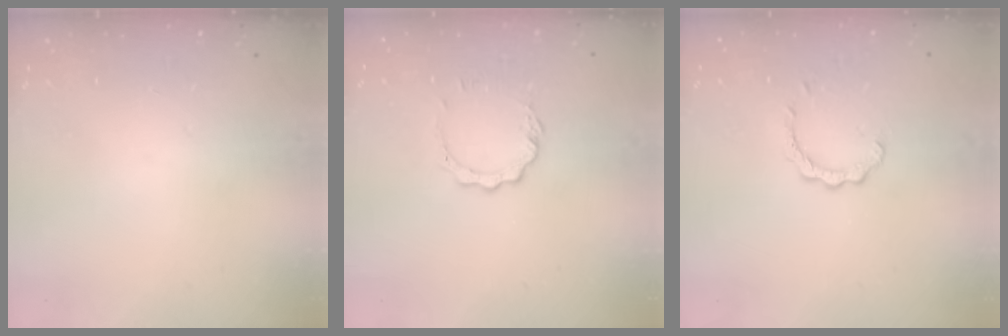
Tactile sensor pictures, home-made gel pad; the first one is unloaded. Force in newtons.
{"total": 4.7, "press": 4.7, "slide": 0.5}
{"total": 2.9, "press": 2.8, "slide": 0.4}